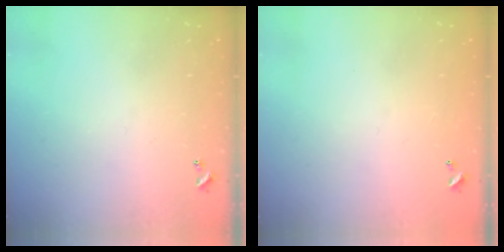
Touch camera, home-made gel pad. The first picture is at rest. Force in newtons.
{"total": 2.9, "press": 2.9, "slide": 0.1}